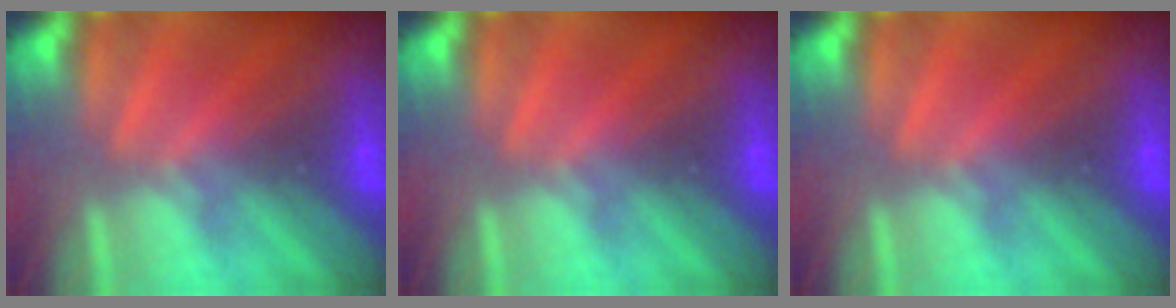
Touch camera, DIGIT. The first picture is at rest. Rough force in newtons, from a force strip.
{"total": 0.0}
{"total": 0.0}